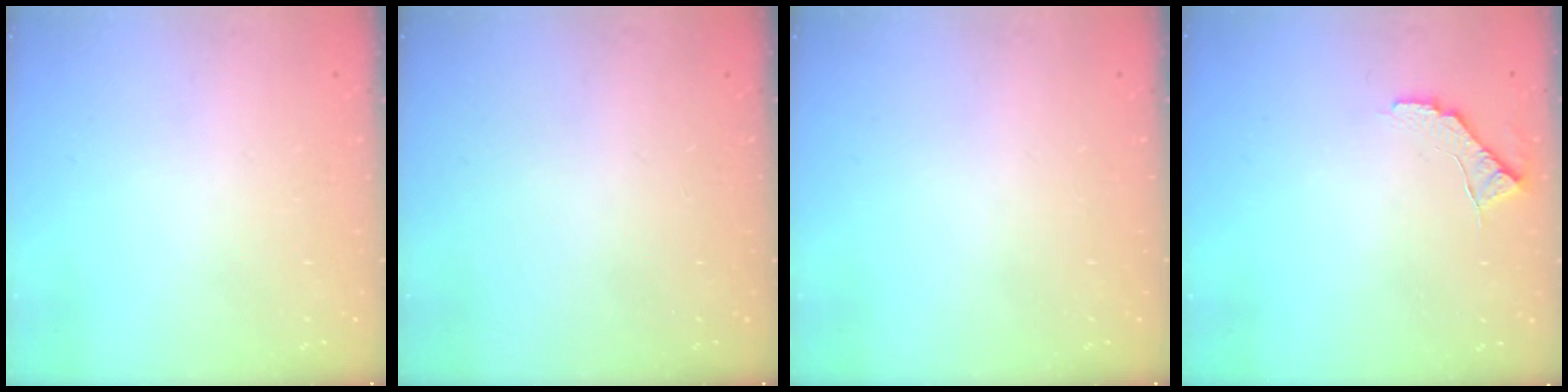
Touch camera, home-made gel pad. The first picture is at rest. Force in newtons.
{"total": 0.0}
{"total": 0.0}
{"total": 6.0, "press": 6.0, "slide": 0.4}